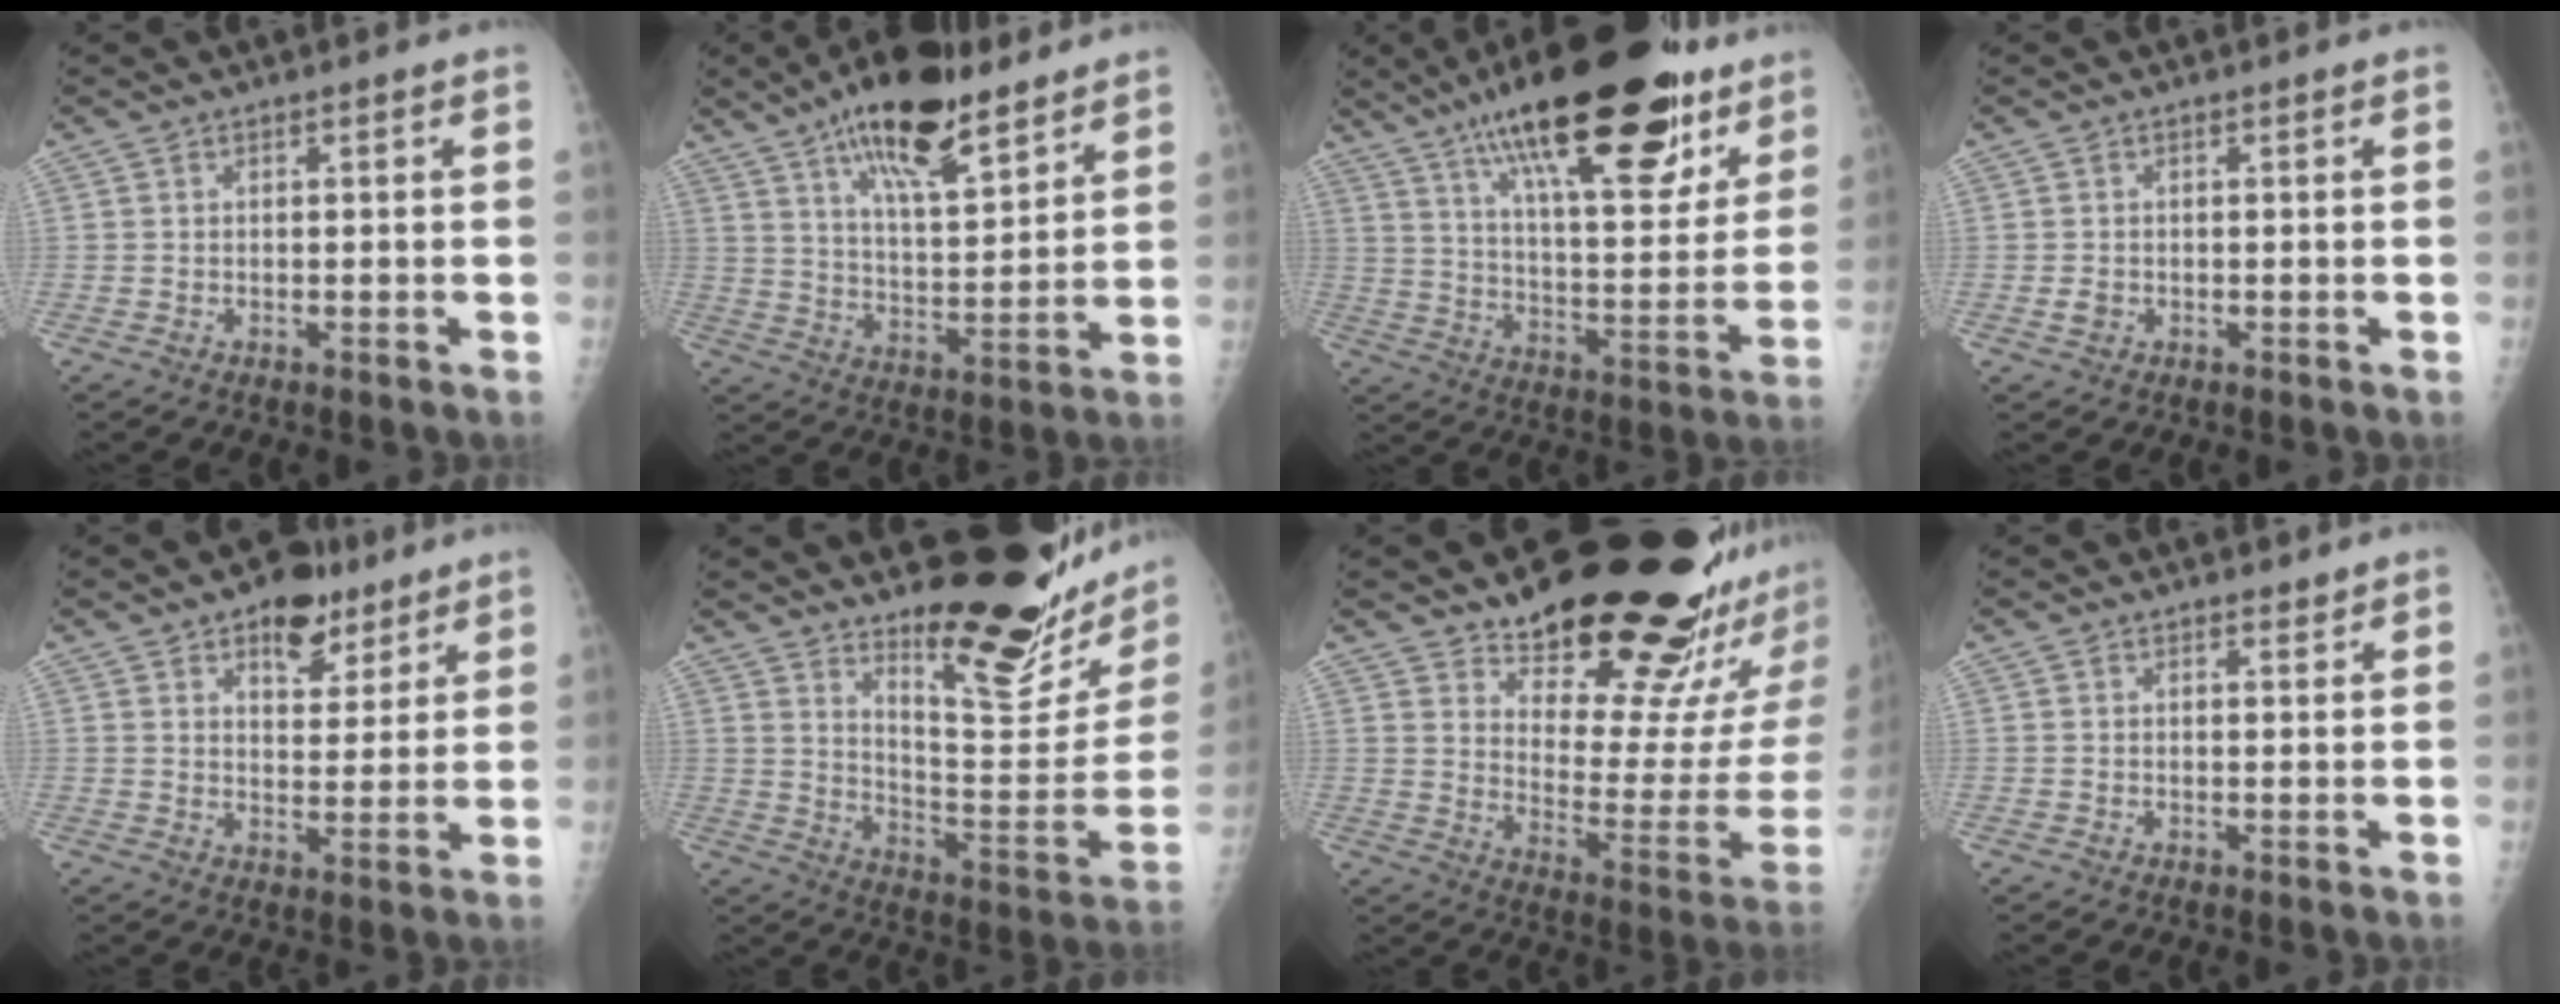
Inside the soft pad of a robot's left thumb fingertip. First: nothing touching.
{"total": 17.6, "force": [11.6, 5.9, 11.8], "torque": [-0.171, -0.057, 0.197]}
{"total": 30.6, "force": [18.9, 10.3, 21.7], "torque": [-0.304, -0.047, 0.294]}
{"total": 1.3, "force": [-0.2, 1.1, 0.7], "torque": [-0.008, 0.001, -0.002]}
{"total": 9.6, "force": [6.0, 5.5, 5.0], "torque": [-0.035, -0.028, 0.089]}
{"total": 23.9, "force": [16.9, 6.2, 15.7], "torque": [-0.189, -0.134, 0.250]}
{"total": 24.5, "force": [18.6, 6.9, 14.4], "torque": [-0.164, -0.146, 0.259]}
{"total": 1.5, "force": [1.3, 0.6, 0.5], "torque": [0.000, -0.010, 0.019]}